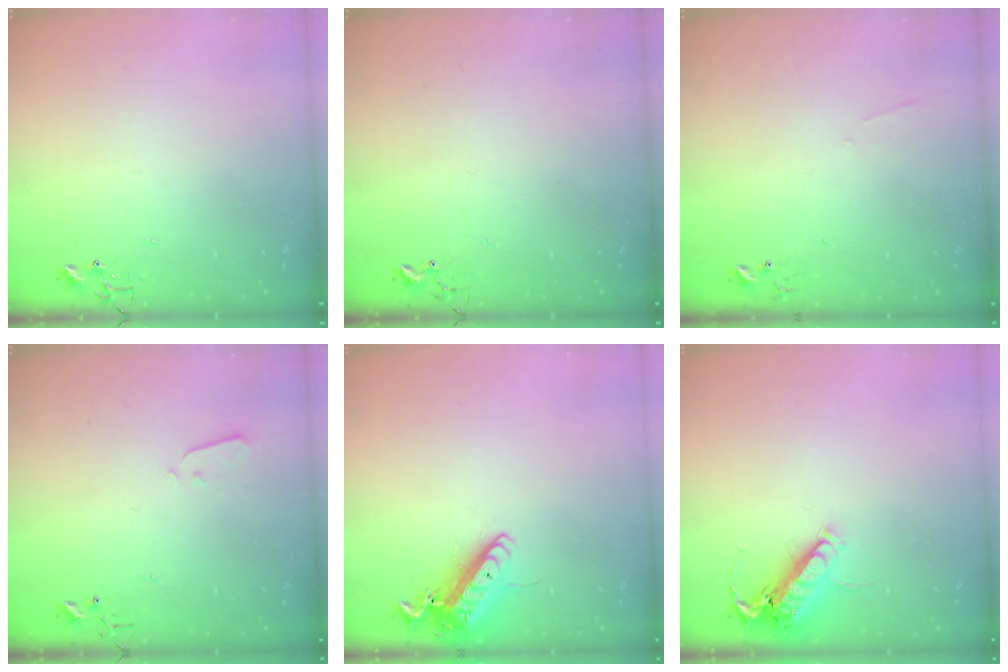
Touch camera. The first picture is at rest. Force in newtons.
{"total": 5.1, "press": 5.1, "slide": 0.3}
{"total": 3.8, "press": 3.7, "slide": 0.6}
{"total": 2.2, "press": 2.1, "slide": 0.3}
{"total": 14.0, "press": 13.9, "slide": 2.0}
{"total": 14.1, "press": 14.0, "slide": 1.8}